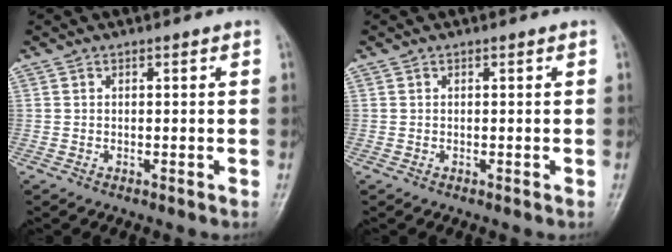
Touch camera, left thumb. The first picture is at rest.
{"total": 0.0}